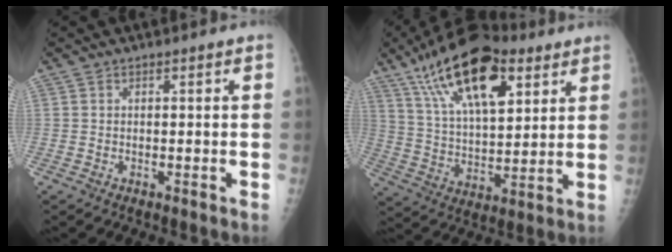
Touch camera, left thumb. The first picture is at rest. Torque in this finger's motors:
{"motor_torque": [1.21, 0.98, 1.31, -1.46, 0.20]}